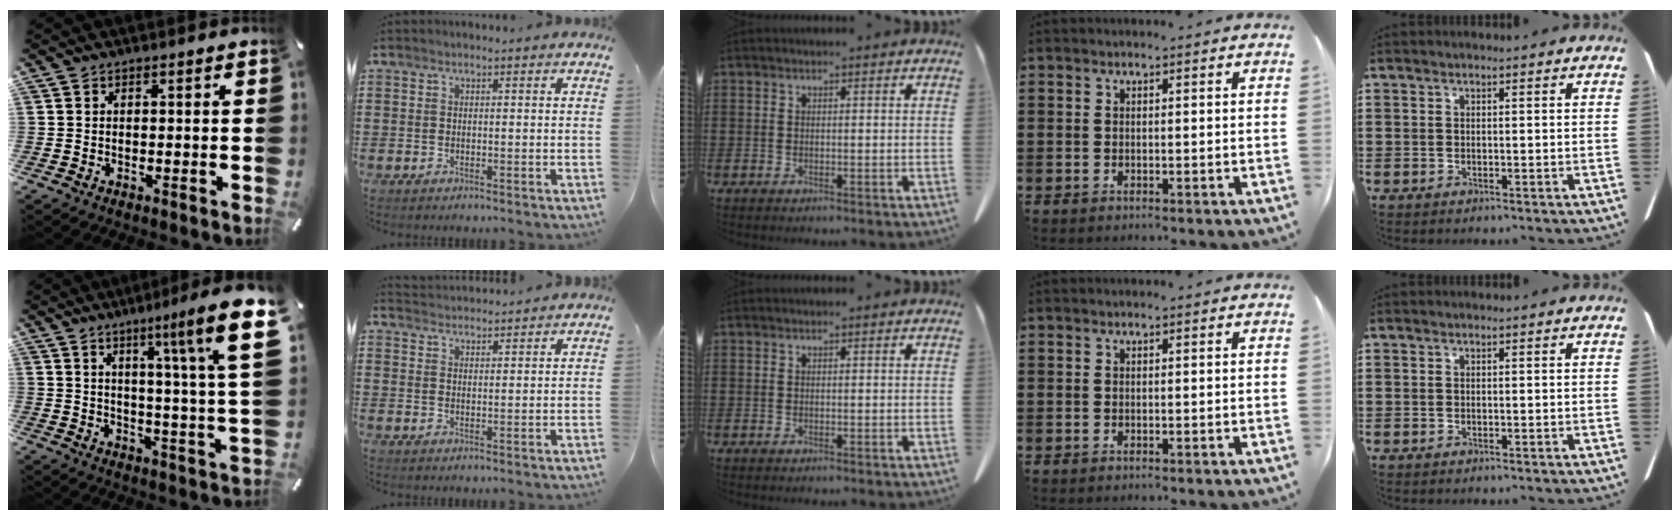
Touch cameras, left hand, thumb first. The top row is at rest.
{"thumb": {"total": 15.9, "force": [8.0, 0.7, 13.7], "torque": [-0.202, -0.058, 0.107]}, "index": {"total": 2.6, "force": [2.5, -0.1, -0.5], "torque": [0.001, -0.007, 0.049]}}